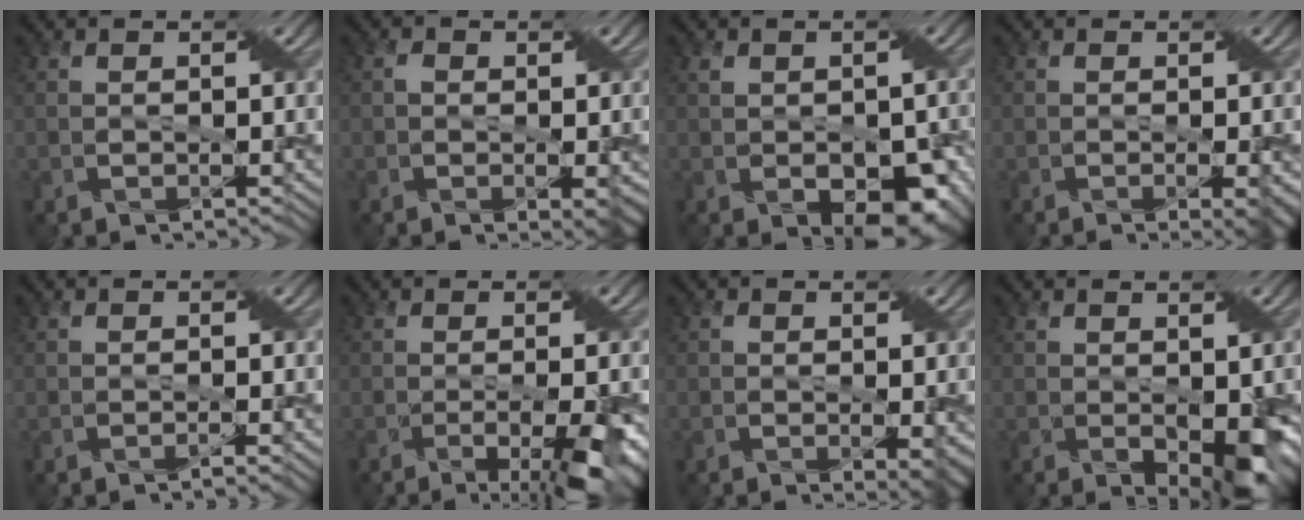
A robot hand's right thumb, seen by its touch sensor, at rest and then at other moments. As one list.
[{"total": 4.4, "force": [-1.0, 2.4, 3.5], "torque": [-0.044, -0.009, -0.015]}, {"total": 7.5, "force": [-1.7, 4.9, 5.4], "torque": [-0.085, -0.026, -0.012]}, {"total": 3.8, "force": [-1.5, 0.9, 3.3], "torque": [-0.040, -0.010, -0.015]}, {"total": 0.9, "force": [-0.5, -0.7, 0.1], "torque": [-0.003, 0.003, -0.012]}, {"total": 7.6, "force": [-3.8, 1.3, 6.5], "torque": [-0.092, -0.017, -0.050]}, {"total": 4.7, "force": [-1.4, 2.3, 3.9], "torque": [-0.049, -0.014, -0.013]}, {"total": 6.1, "force": [-1.1, 3.5, 4.9], "torque": [-0.089, -0.030, 0.000]}]